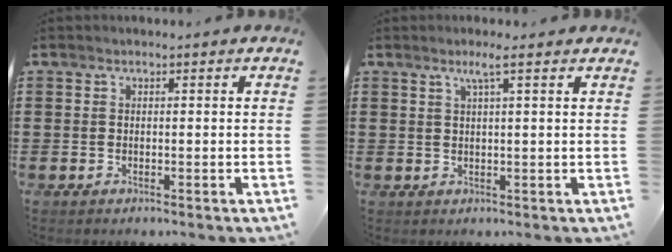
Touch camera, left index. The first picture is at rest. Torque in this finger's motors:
{"motor_torque": [0.14, -0.21, 0.07, 0.01]}